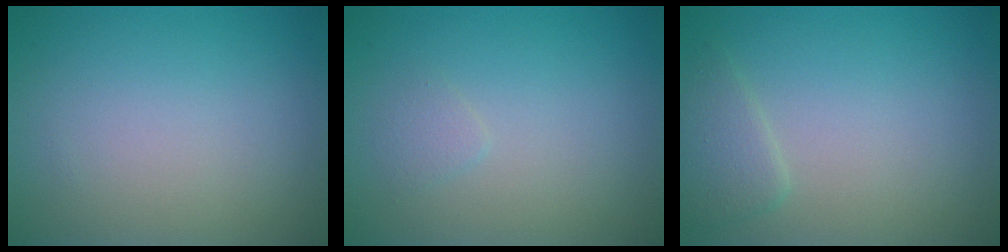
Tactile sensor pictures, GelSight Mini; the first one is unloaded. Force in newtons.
{"total": 0.8, "press": 0.8, "slide": 0.0}
{"total": 1.9, "press": 1.9, "slide": 0.1}